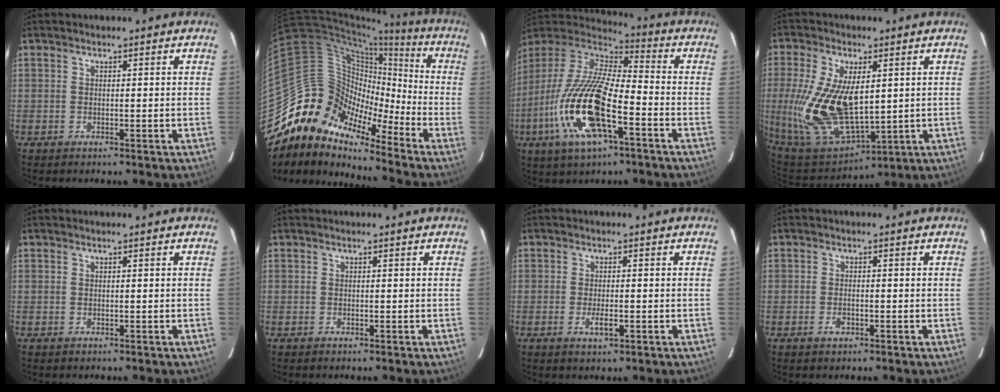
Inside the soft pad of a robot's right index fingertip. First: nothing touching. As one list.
[{"total": 13.5, "force": [-10.8, 6.8, 4.2], "torque": [-0.066, 0.027, -0.227]}, {"total": 21.3, "force": [-8.4, 6.8, 18.3], "torque": [-0.371, -0.035, -0.167]}, {"total": 19.0, "force": [1.6, 10.1, 16.0], "torque": [-0.344, -0.013, 0.050]}, {"total": 0.0}, {"total": 0.0}, {"total": 2.7, "force": [-1.2, 0.8, 2.2], "torque": [-0.045, -0.005, -0.019]}, {"total": 1.7, "force": [-0.9, 0.9, 1.2], "torque": [-0.023, 0.002, -0.016]}]